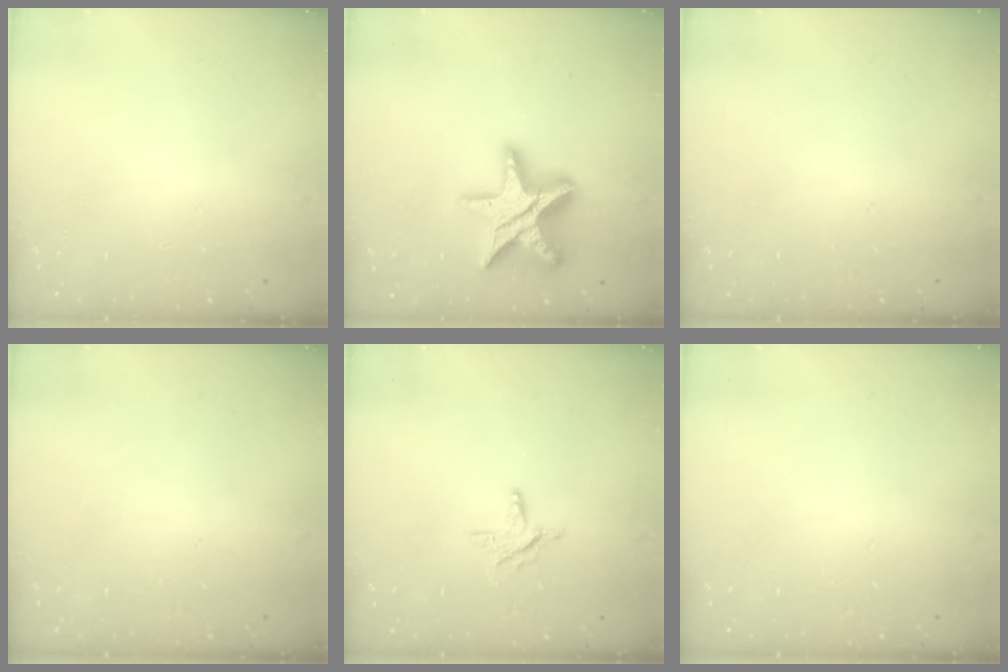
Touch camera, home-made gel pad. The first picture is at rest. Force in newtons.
{"total": 21.1, "press": 21.0, "slide": 1.7}
{"total": 0.0}
{"total": 0.0}
{"total": 6.5, "press": 6.5, "slide": 0.2}
{"total": 0.0}